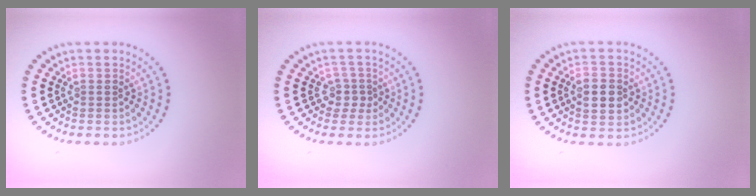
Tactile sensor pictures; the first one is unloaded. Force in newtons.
{"total": 1.7, "press": 1.1, "slide": 1.3}
{"total": 2.8, "press": 2.8, "slide": 0.0}